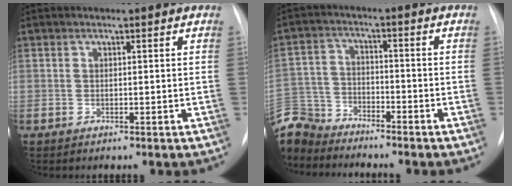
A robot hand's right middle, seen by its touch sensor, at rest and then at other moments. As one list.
[{"total": 10.1, "force": [-9.5, 3.4, 0.8], "torque": [-0.035, 0.008, -0.188]}]